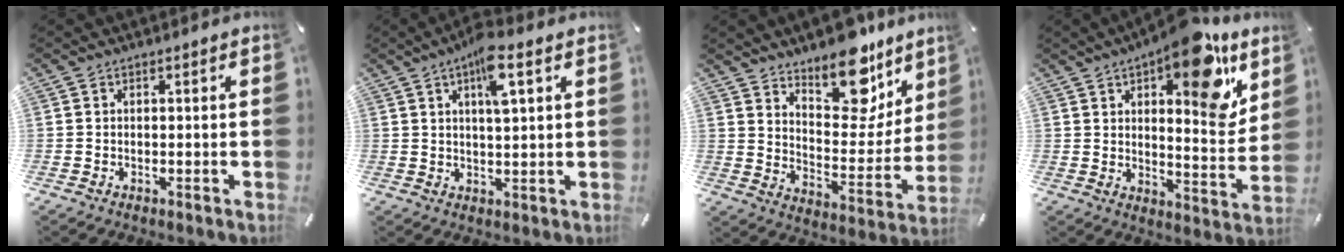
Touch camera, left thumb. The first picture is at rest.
{"total": 8.1, "force": [3.9, 1.9, 6.8], "torque": [-0.116, -0.002, 0.061]}
{"total": 16.4, "force": [13.1, 7.5, 6.4], "torque": [-0.077, -0.114, 0.229]}
{"total": 17.9, "force": [10.2, 7.3, 12.8], "torque": [-0.159, -0.066, 0.164]}